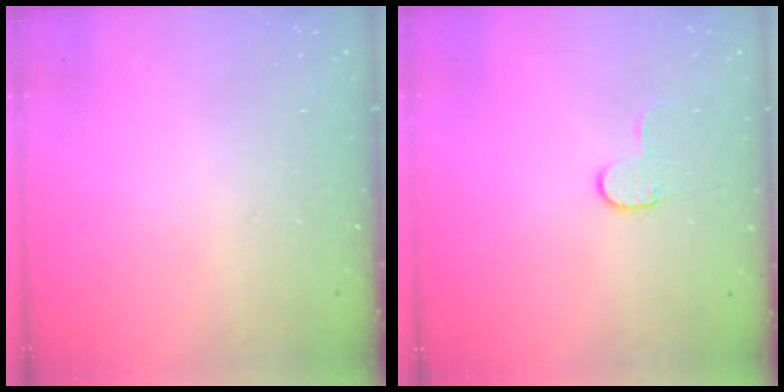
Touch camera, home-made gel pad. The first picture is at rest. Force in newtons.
{"total": 5.1, "press": 5.1, "slide": 0.5}